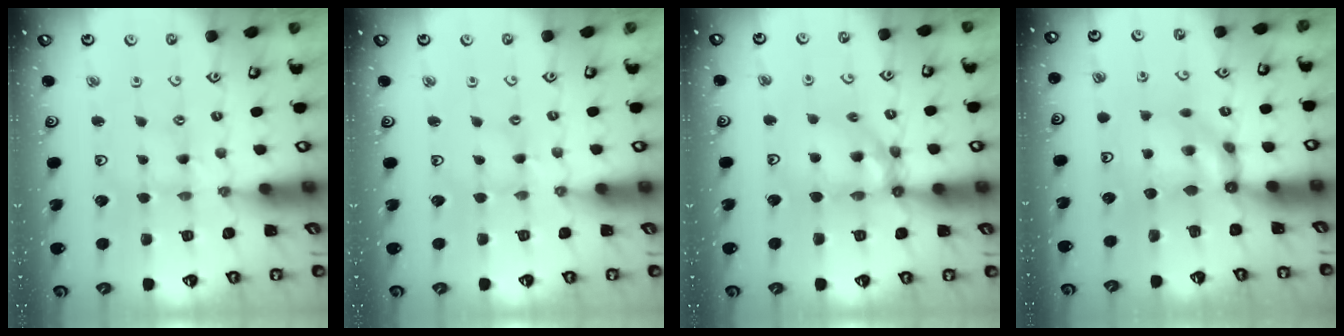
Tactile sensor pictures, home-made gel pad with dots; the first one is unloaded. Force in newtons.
{"total": 0.0}
{"total": 12.3, "press": 12.2, "slide": 1.6}
{"total": 7.0, "press": 7.0, "slide": 0.5}